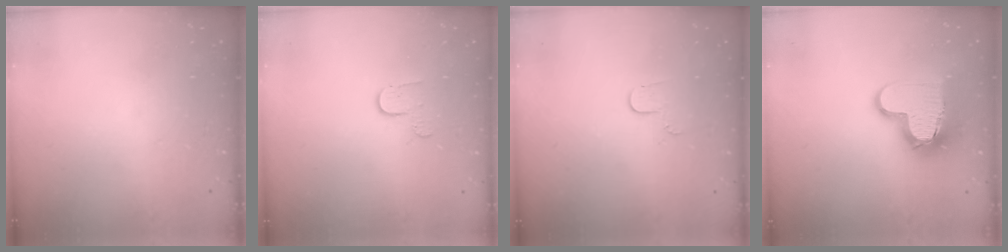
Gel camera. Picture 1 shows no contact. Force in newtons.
{"total": 4.4, "press": 4.4, "slide": 0.4}
{"total": 4.0, "press": 3.9, "slide": 0.3}
{"total": 12.7, "press": 12.7, "slide": 1.4}